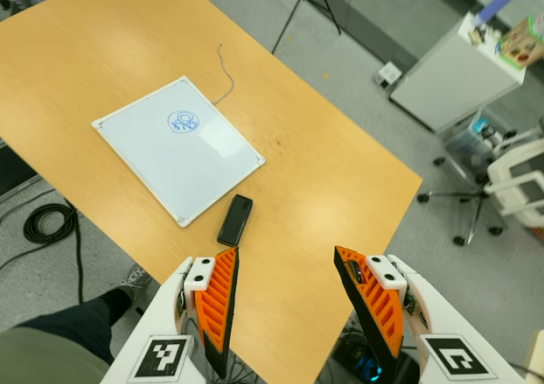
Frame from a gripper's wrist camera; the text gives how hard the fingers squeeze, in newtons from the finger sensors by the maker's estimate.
{"total": 0.0}